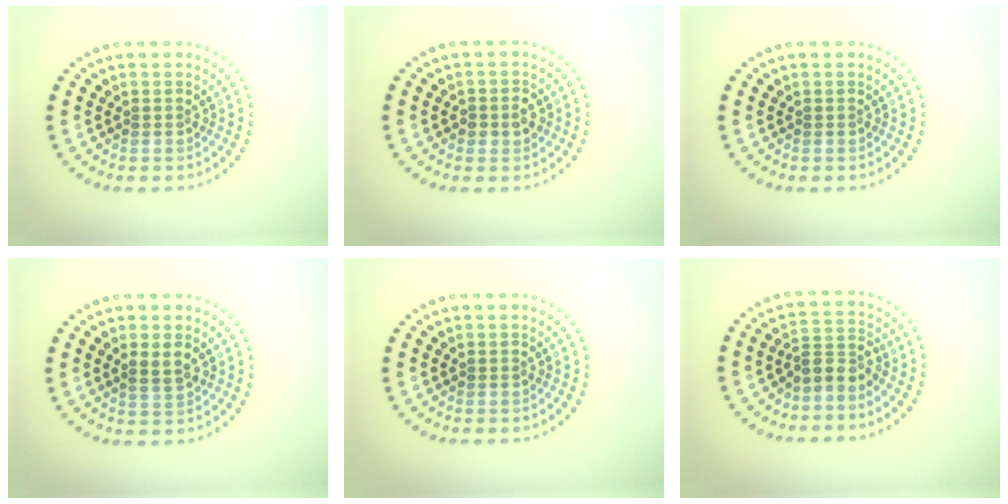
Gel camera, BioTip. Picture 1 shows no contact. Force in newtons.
{"total": 1.7, "press": 1.7, "slide": 0.4}
{"total": 0.0}
{"total": 1.9, "press": 1.7, "slide": 0.7}
{"total": 0.0}
{"total": 2.6, "press": 2.0, "slide": 1.7}